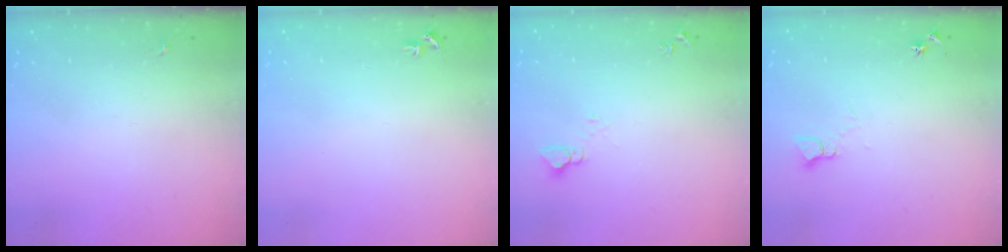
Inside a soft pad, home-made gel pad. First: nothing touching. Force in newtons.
{"total": 2.7, "press": 2.7, "slide": 0.3}
{"total": 4.0, "press": 4.0, "slide": 0.4}
{"total": 4.9, "press": 4.9, "slide": 0.5}